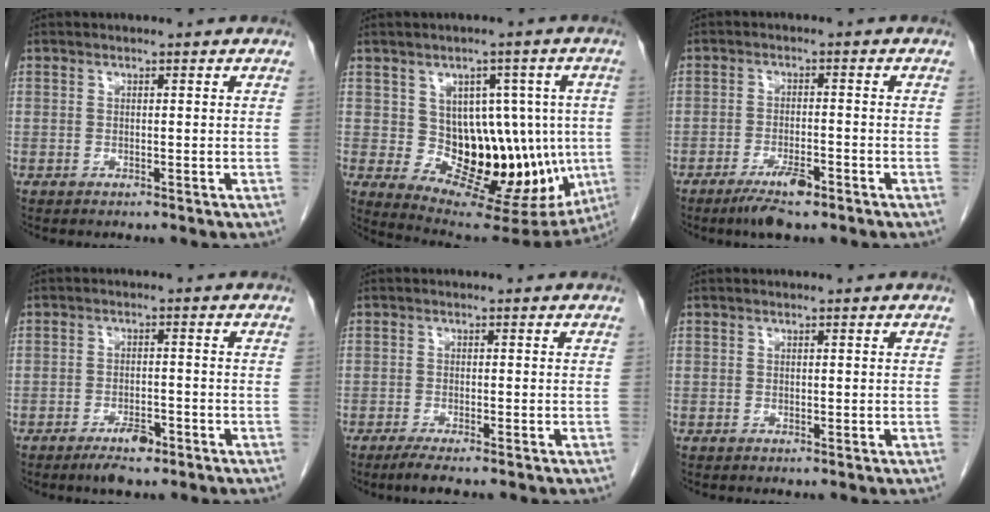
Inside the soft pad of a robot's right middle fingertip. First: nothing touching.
{"total": 15.9, "force": [-0.7, 9.2, 13.0], "torque": [-0.163, 0.016, 0.018]}
{"total": 5.0, "force": [-3.4, 0.8, 3.6], "torque": [-0.073, -0.007, -0.056]}
{"total": 4.2, "force": [-2.8, 1.3, 2.8], "torque": [-0.051, 0.000, -0.043]}
{"total": 3.4, "force": [-2.5, 0.2, 2.2], "torque": [-0.039, -0.008, -0.042]}
{"total": 0.0}